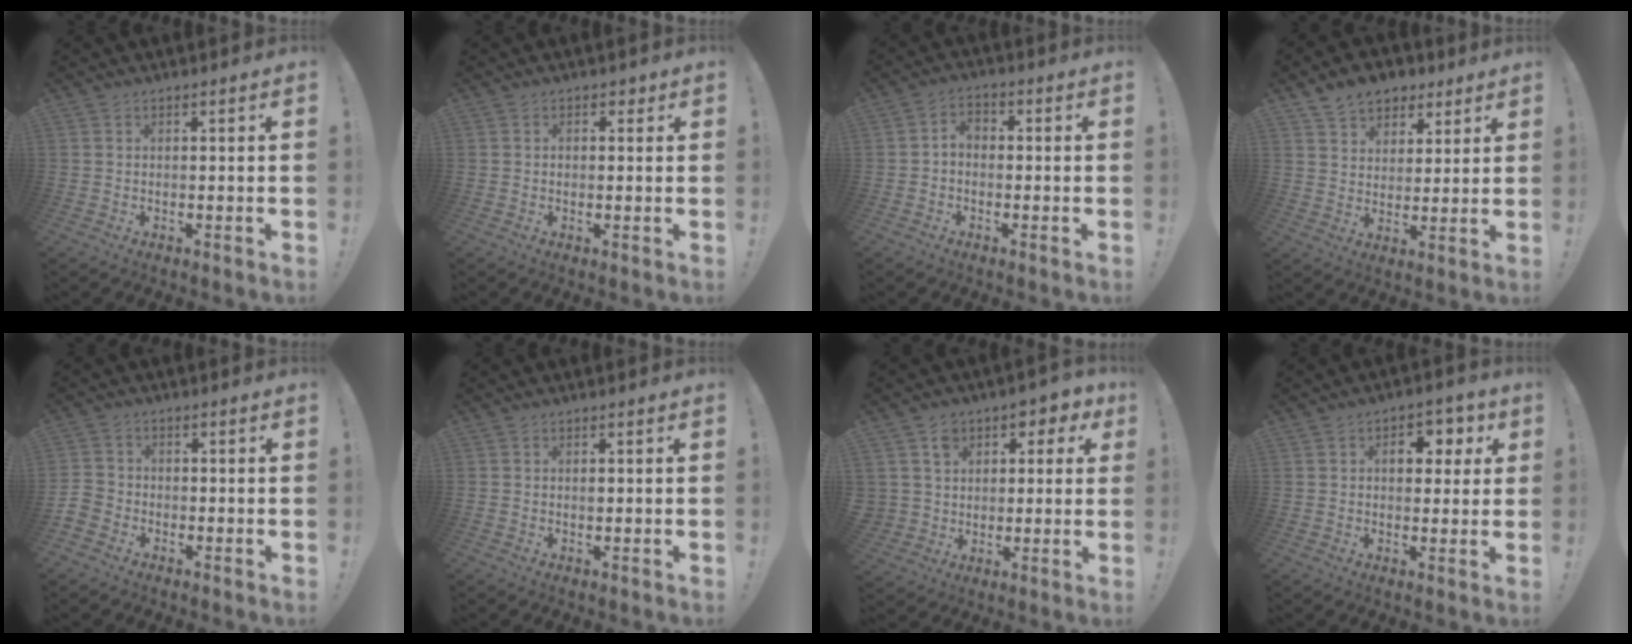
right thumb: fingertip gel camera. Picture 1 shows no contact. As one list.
[{"total": 1.6, "force": [0.3, 1.4, 0.7], "torque": [-0.001, 0.000, 0.001]}, {"total": 3.5, "force": [-1.3, 2.4, 2.3], "torque": [-0.047, 0.011, -0.025]}, {"total": 9.7, "force": [6.5, 6.7, 2.6], "torque": [-0.045, -0.038, 0.127]}, {"total": 4.9, "force": [-3.1, 3.4, 1.6], "torque": [-0.041, 0.016, -0.060]}, {"total": 0.8, "force": [-0.2, 0.6, 0.5], "torque": [-0.003, 0.000, -0.005]}, {"total": 8.4, "force": [2.5, 7.5, 2.8], "torque": [-0.039, -0.011, 0.052]}, {"total": 7.5, "force": [2.0, 5.1, 5.1], "torque": [-0.053, -0.002, 0.028]}]